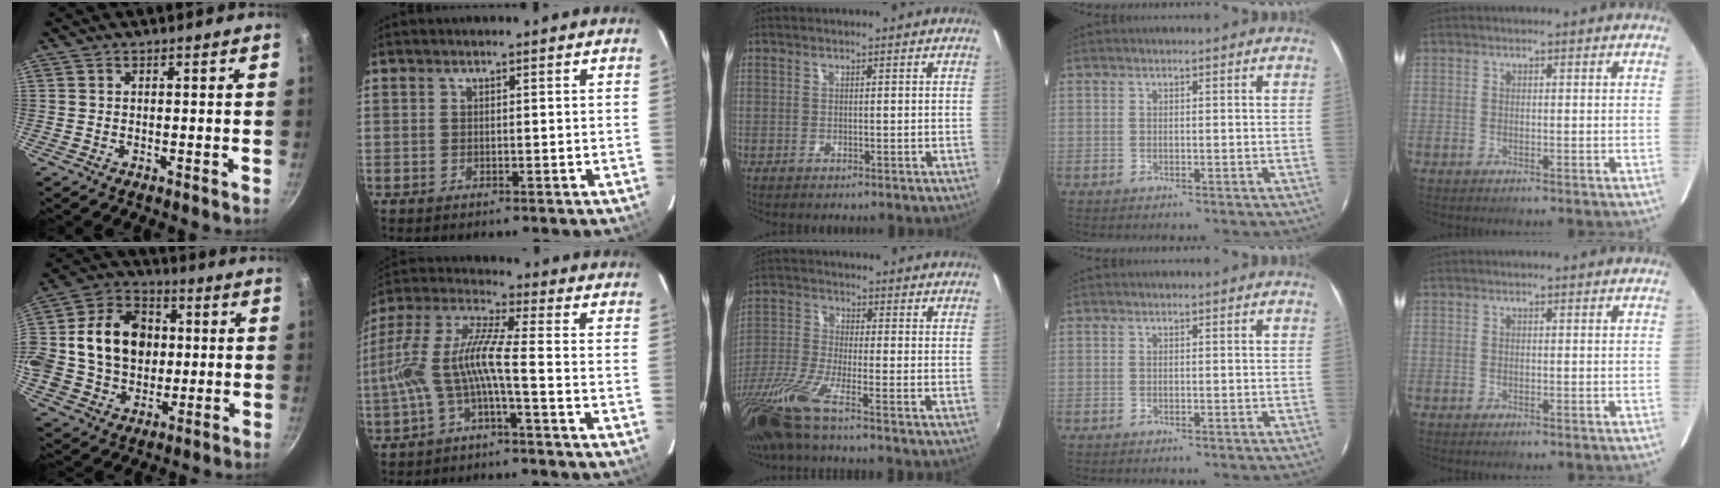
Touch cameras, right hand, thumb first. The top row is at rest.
{"thumb": {"total": 20.8, "force": [1.2, 16.3, 12.9], "torque": [-0.215, 0.030, 0.015]}, "index": {"total": 10.3, "force": [-3.3, 0.6, 9.7], "torque": [-0.209, 0.012, -0.067]}, "middle": {"total": 10.9, "force": [-7.8, 0.2, 7.5], "torque": [-0.167, -0.036, -0.153]}}